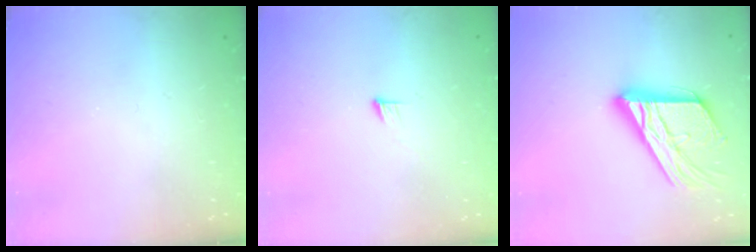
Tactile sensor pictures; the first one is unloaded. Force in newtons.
{"total": 3.3, "press": 3.3, "slide": 0.2}
{"total": 17.5, "press": 17.4, "slide": 1.4}